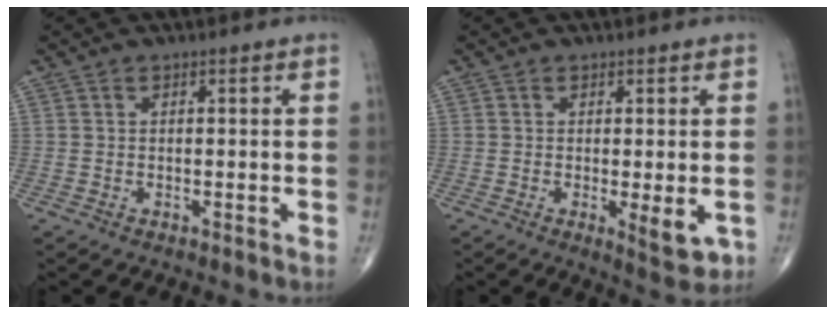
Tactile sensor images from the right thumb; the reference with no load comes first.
{"total": 4.9, "force": [-1.0, 1.6, 4.5], "torque": [-0.061, -0.014, -0.011]}